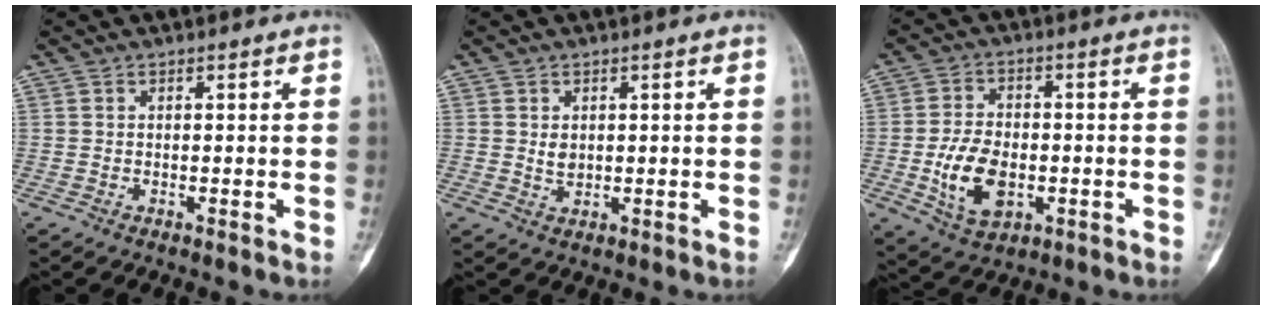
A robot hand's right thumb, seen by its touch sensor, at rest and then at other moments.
{"total": 2.2, "force": [0.4, 1.6, 1.4], "torque": [-0.020, -0.006, 0.014]}
{"total": 10.6, "force": [-2.3, 6.7, 7.9], "torque": [-0.129, 0.004, -0.034]}